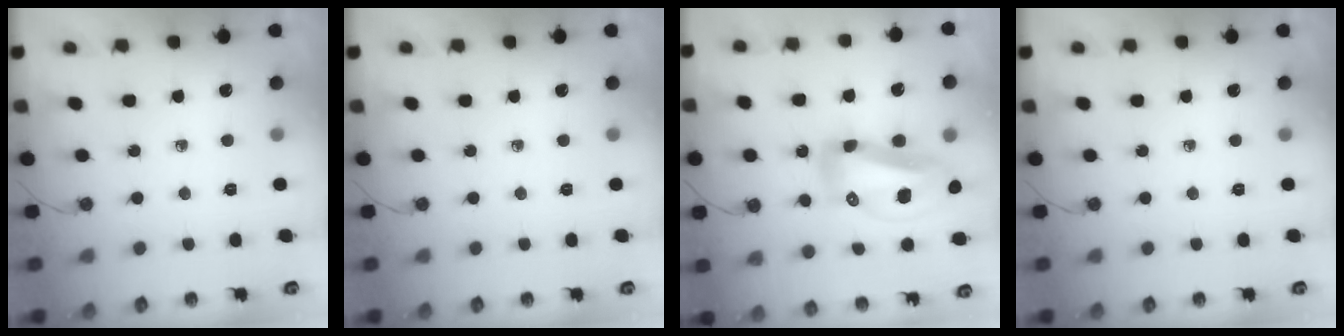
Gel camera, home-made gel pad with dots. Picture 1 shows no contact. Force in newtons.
{"total": 0.0}
{"total": 18.4, "press": 18.3, "slide": 2.4}
{"total": 0.0}